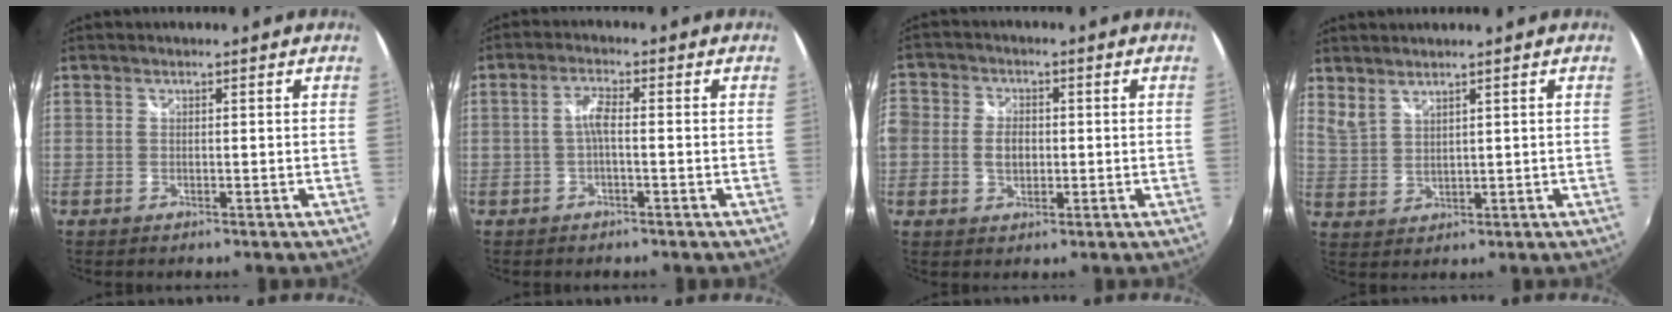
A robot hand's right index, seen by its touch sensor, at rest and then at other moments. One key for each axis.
{"total": 2.8, "fx": -0.7, "fy": 0.4, "fz": 2.6, "tx": -0.056, "ty": 0.007, "tz": -0.013}
{"total": 8.8, "fx": -1.1, "fy": 7.4, "fz": 4.7, "tx": -0.120, "ty": 0.015, "tz": -0.028}
{"total": 3.4, "fx": 3.0, "fy": 0.7, "fz": 1.4, "tx": -0.026, "ty": 0.000, "tz": 0.062}